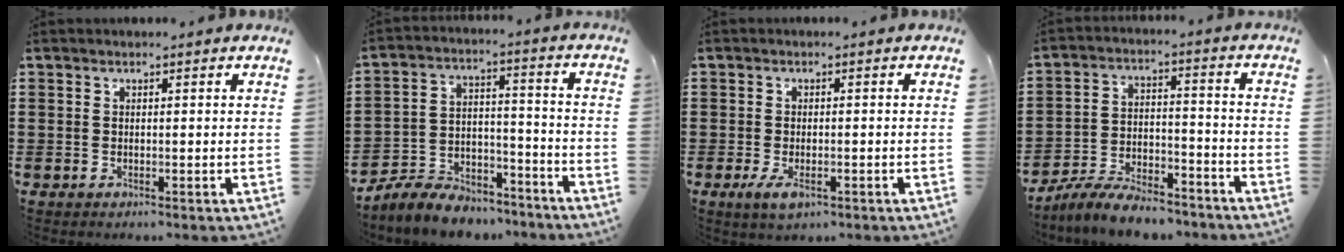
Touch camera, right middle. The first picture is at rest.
{"total": 7.4, "force": [-7.0, 1.9, 1.3], "torque": [-0.033, 0.012, -0.140]}
{"total": 2.7, "force": [-1.2, 1.1, 2.2], "torque": [-0.051, -0.007, -0.024]}
{"total": 7.6, "force": [-7.1, 1.4, 2.2], "torque": [-0.044, 0.014, -0.137]}